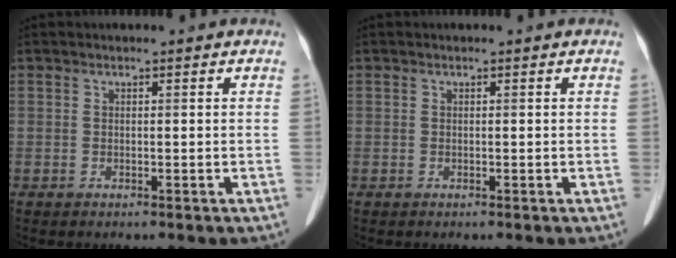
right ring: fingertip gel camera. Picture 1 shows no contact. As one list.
[{"total": 0.0}]